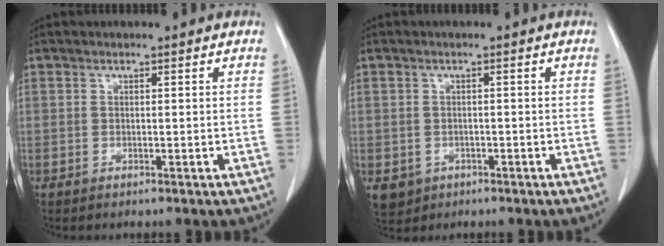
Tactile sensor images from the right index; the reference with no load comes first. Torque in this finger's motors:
{"motor_torque": [0.12, -0.06, -0.03, -0.11]}